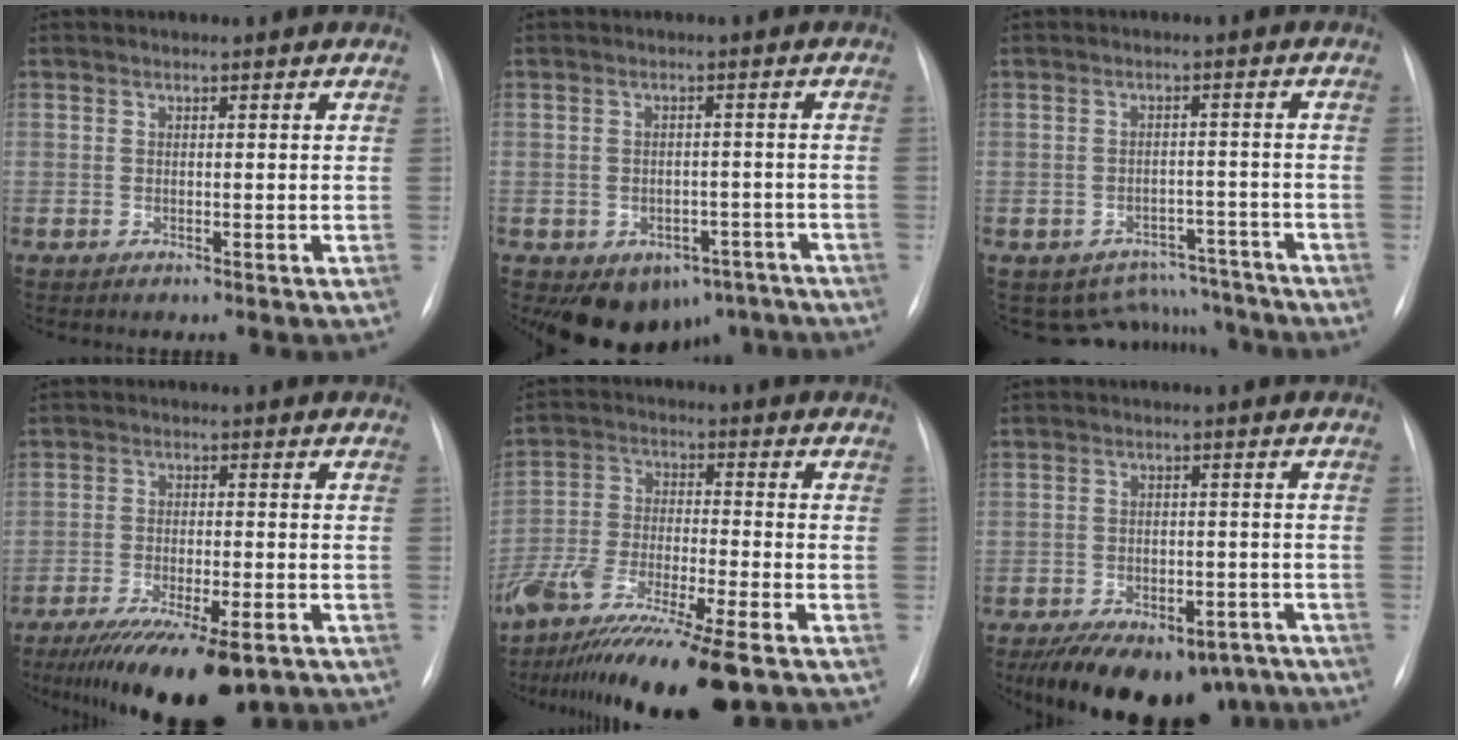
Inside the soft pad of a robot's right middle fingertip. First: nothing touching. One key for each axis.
{"total": 9.4, "fx": -6.0, "fy": 6.4, "fz": 3.5, "tx": -0.036, "ty": 0.022, "tz": -0.072}
{"total": 8.8, "fx": -8.0, "fy": 3.8, "fz": -0.4, "tx": 0.018, "ty": 0.032, "tz": -0.099}
{"total": 14.8, "fx": -10.5, "fy": 3.3, "fz": 9.9, "tx": -0.146, "ty": -0.028, "tz": -0.159}
{"total": 16.9, "fx": -12.4, "fy": 1.1, "fz": 11.4, "tx": -0.216, "ty": -0.047, "tz": -0.216}
{"total": 17.5, "fx": -12.7, "fy": 8.9, "fz": 8.1, "tx": -0.142, "ty": 0.001, "tz": -0.162}